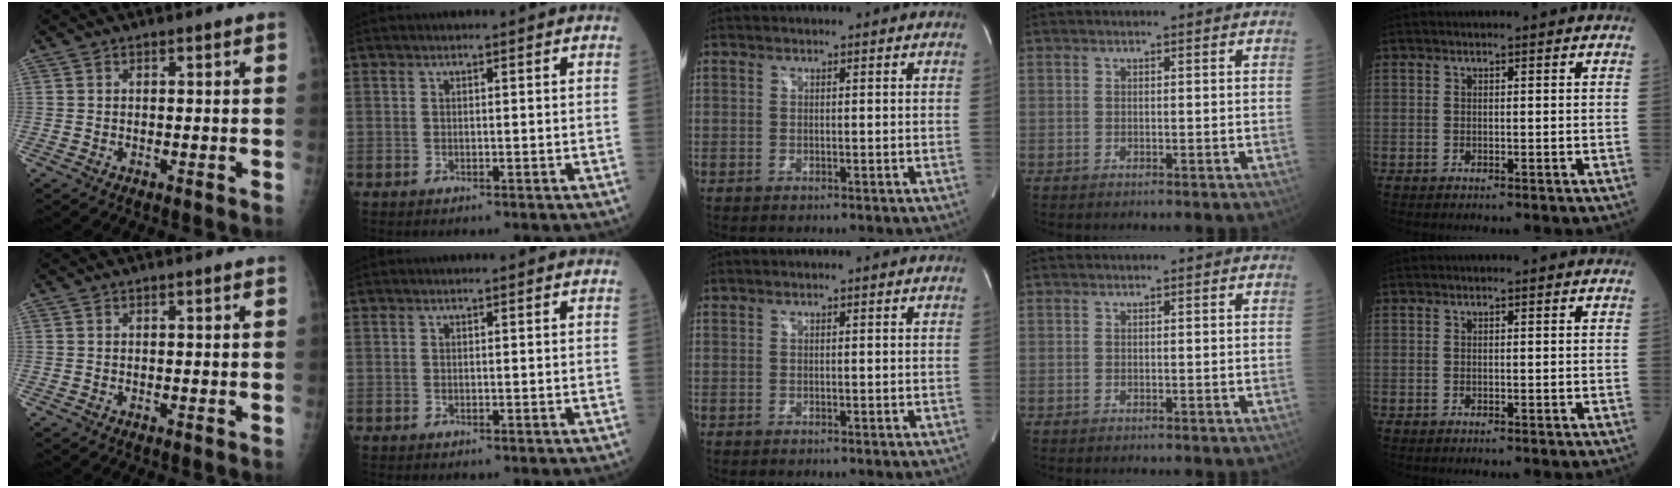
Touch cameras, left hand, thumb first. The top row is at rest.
{}